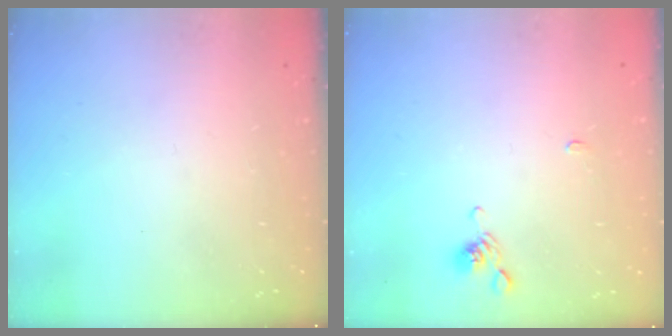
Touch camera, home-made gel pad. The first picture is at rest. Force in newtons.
{"total": 3.4, "press": 3.4, "slide": 0.4}